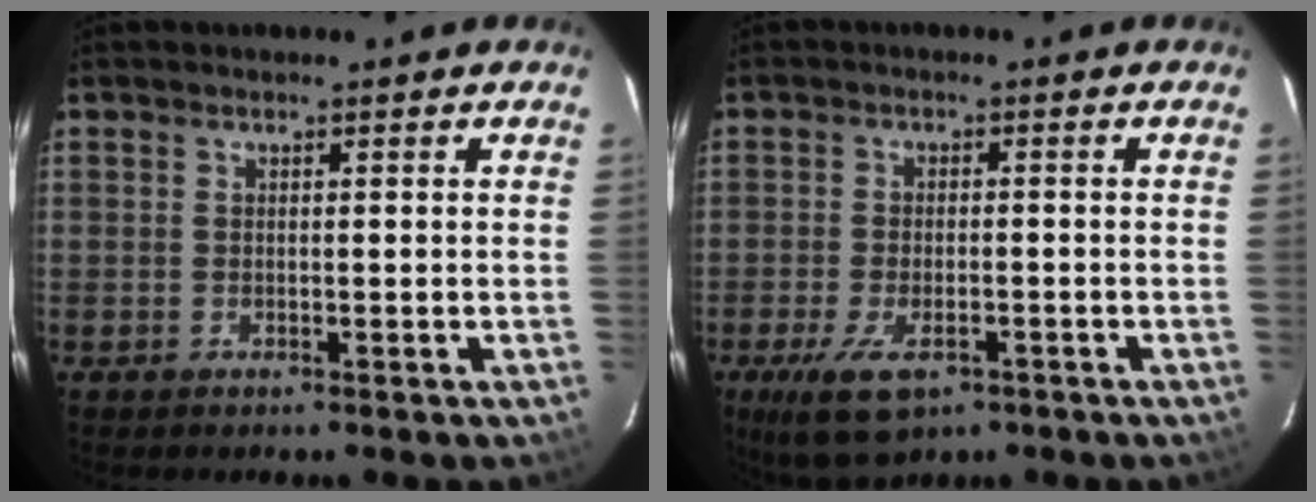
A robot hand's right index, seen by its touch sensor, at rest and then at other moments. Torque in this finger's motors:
{"motor_torque": [0.64, -0.66, 0.43, 0.10]}